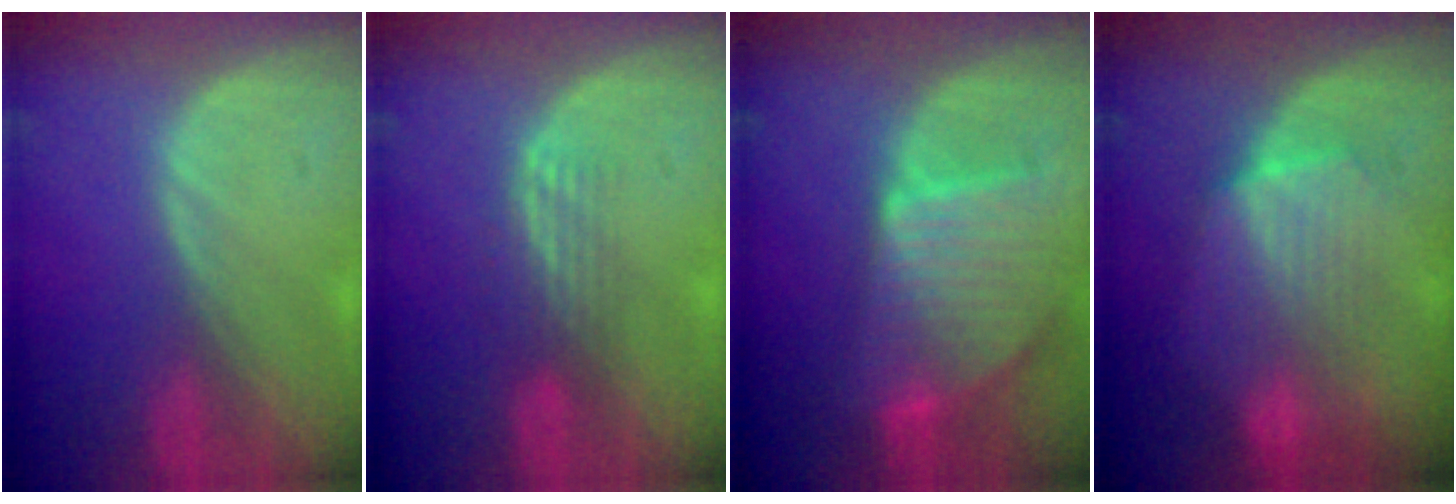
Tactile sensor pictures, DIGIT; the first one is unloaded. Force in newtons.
{"total": 3.4, "press": 2.9, "slide": 1.8}
{"total": 9.5, "press": 8.3, "slide": 4.7}
{"total": 7.3, "press": 7.2, "slide": 0.7}